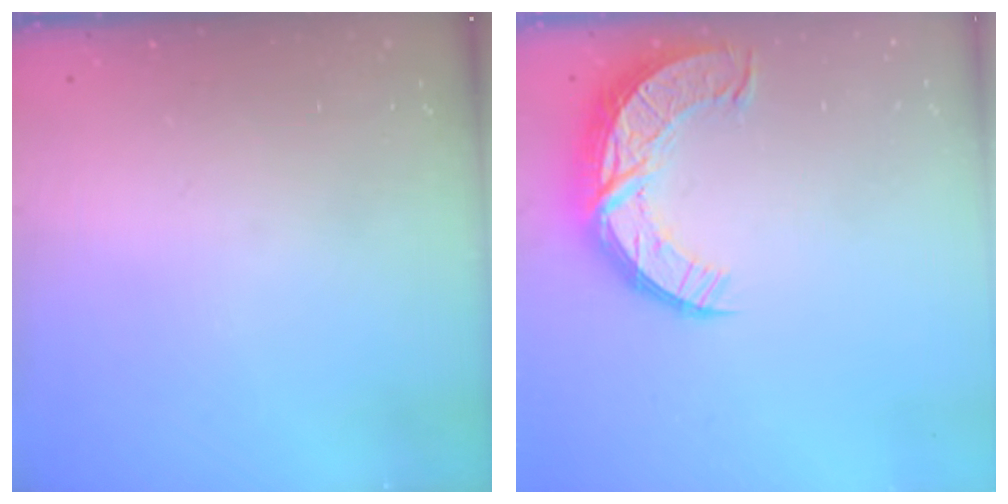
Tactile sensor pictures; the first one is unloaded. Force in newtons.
{"total": 12.8, "press": 12.7, "slide": 0.9}